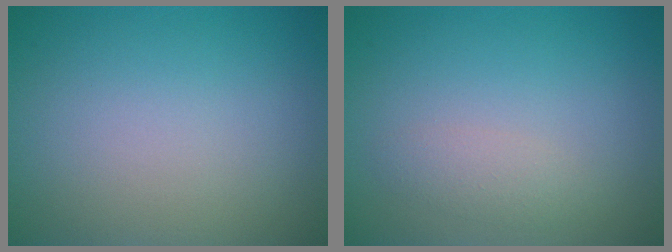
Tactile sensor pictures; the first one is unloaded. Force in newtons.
{"total": 1.4, "press": 1.4, "slide": 0.1}